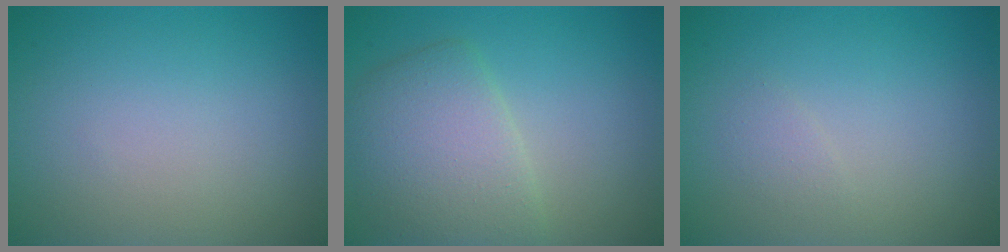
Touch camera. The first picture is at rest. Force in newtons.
{"total": 5.0, "press": 5.0, "slide": 0.3}
{"total": 0.8, "press": 0.8, "slide": 0.1}